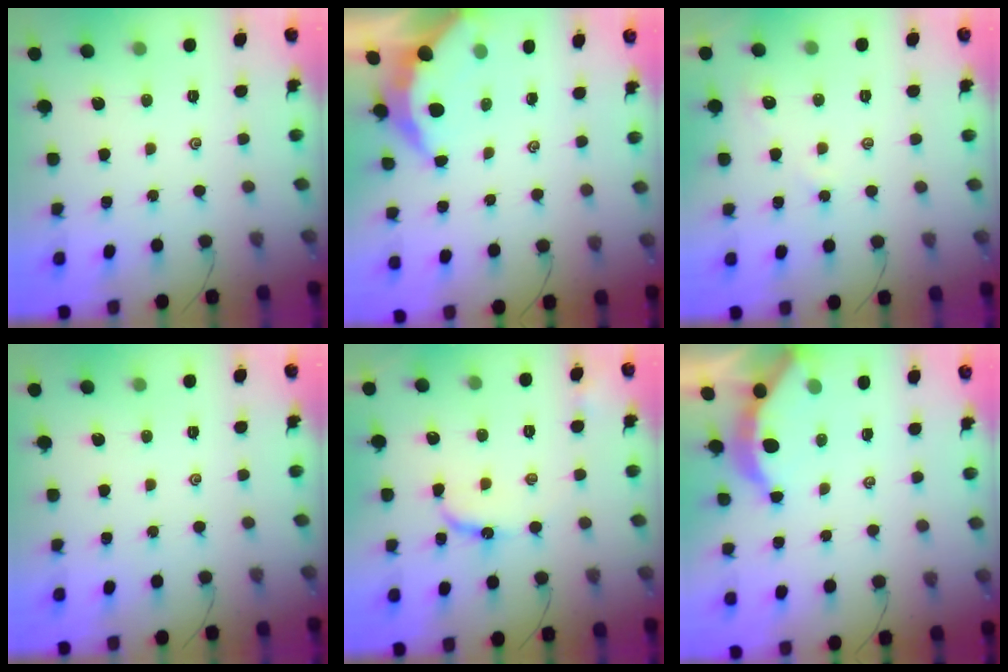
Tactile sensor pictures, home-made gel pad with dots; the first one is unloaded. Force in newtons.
{"total": 5.5, "press": 5.5, "slide": 0.6}
{"total": 2.4, "press": 2.4, "slide": 0.4}
{"total": 0.0}
{"total": 8.1, "press": 8.1, "slide": 0.6}
{"total": 3.9, "press": 3.9, "slide": 0.5}